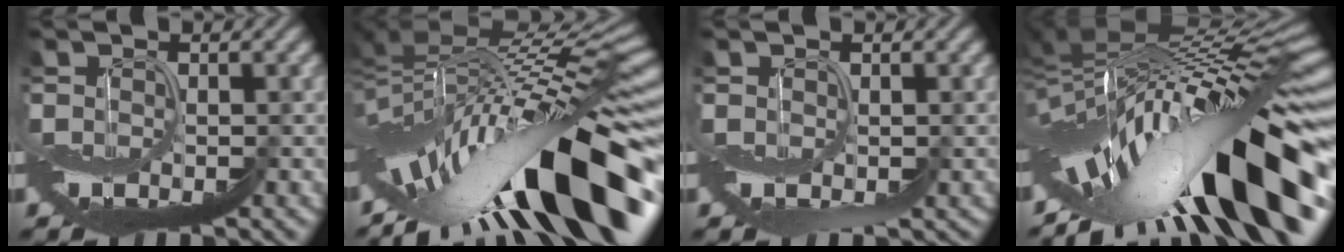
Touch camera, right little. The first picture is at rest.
{"total": 16.3, "force": [-6.3, 5.8, 13.9], "torque": [-0.204, 0.014, -0.105]}
{"total": 1.1, "force": [-0.3, 0.8, 0.7], "torque": [-0.005, -0.005, -0.005]}
{"total": 16.1, "force": [-6.3, 5.5, 13.8], "torque": [-0.194, 0.017, -0.104]}